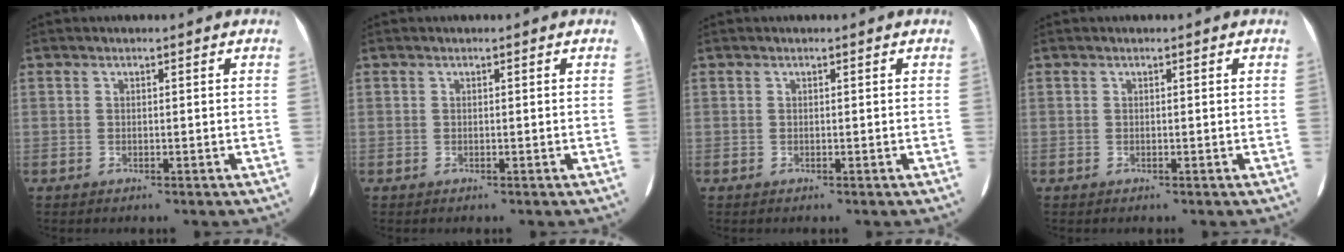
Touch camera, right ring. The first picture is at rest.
{"total": 0.0}
{"total": 0.0}
{"total": 0.0}